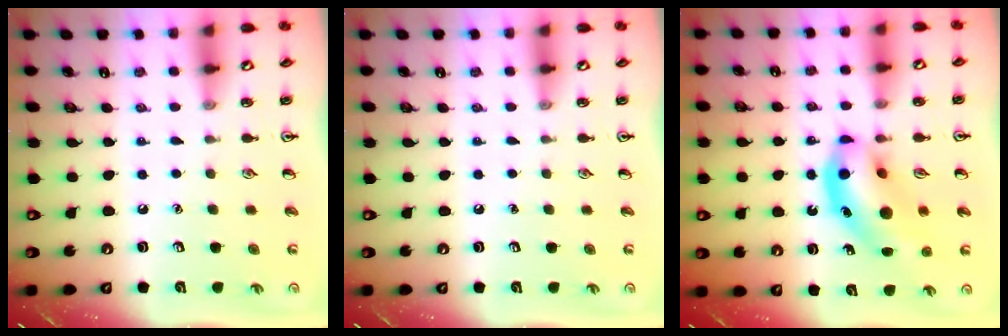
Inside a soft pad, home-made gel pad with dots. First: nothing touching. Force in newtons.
{"total": 0.0}
{"total": 13.2, "press": 12.6, "slide": 3.9}